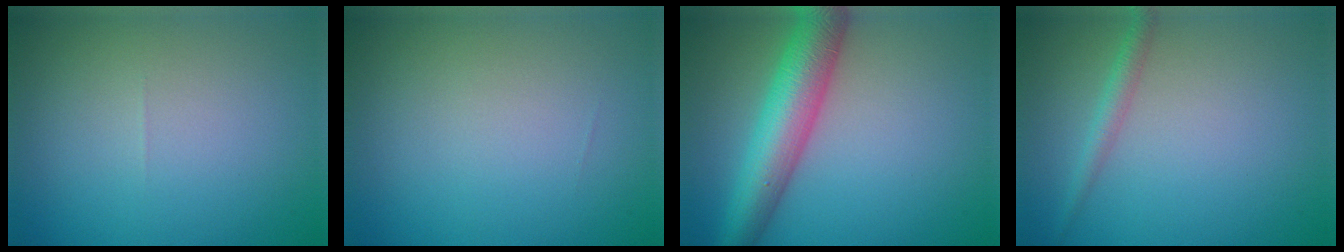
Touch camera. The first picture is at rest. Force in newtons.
{"total": 0.0}
{"total": 7.2, "press": 7.2, "slide": 0.2}
{"total": 1.6, "press": 1.6, "slide": 0.1}